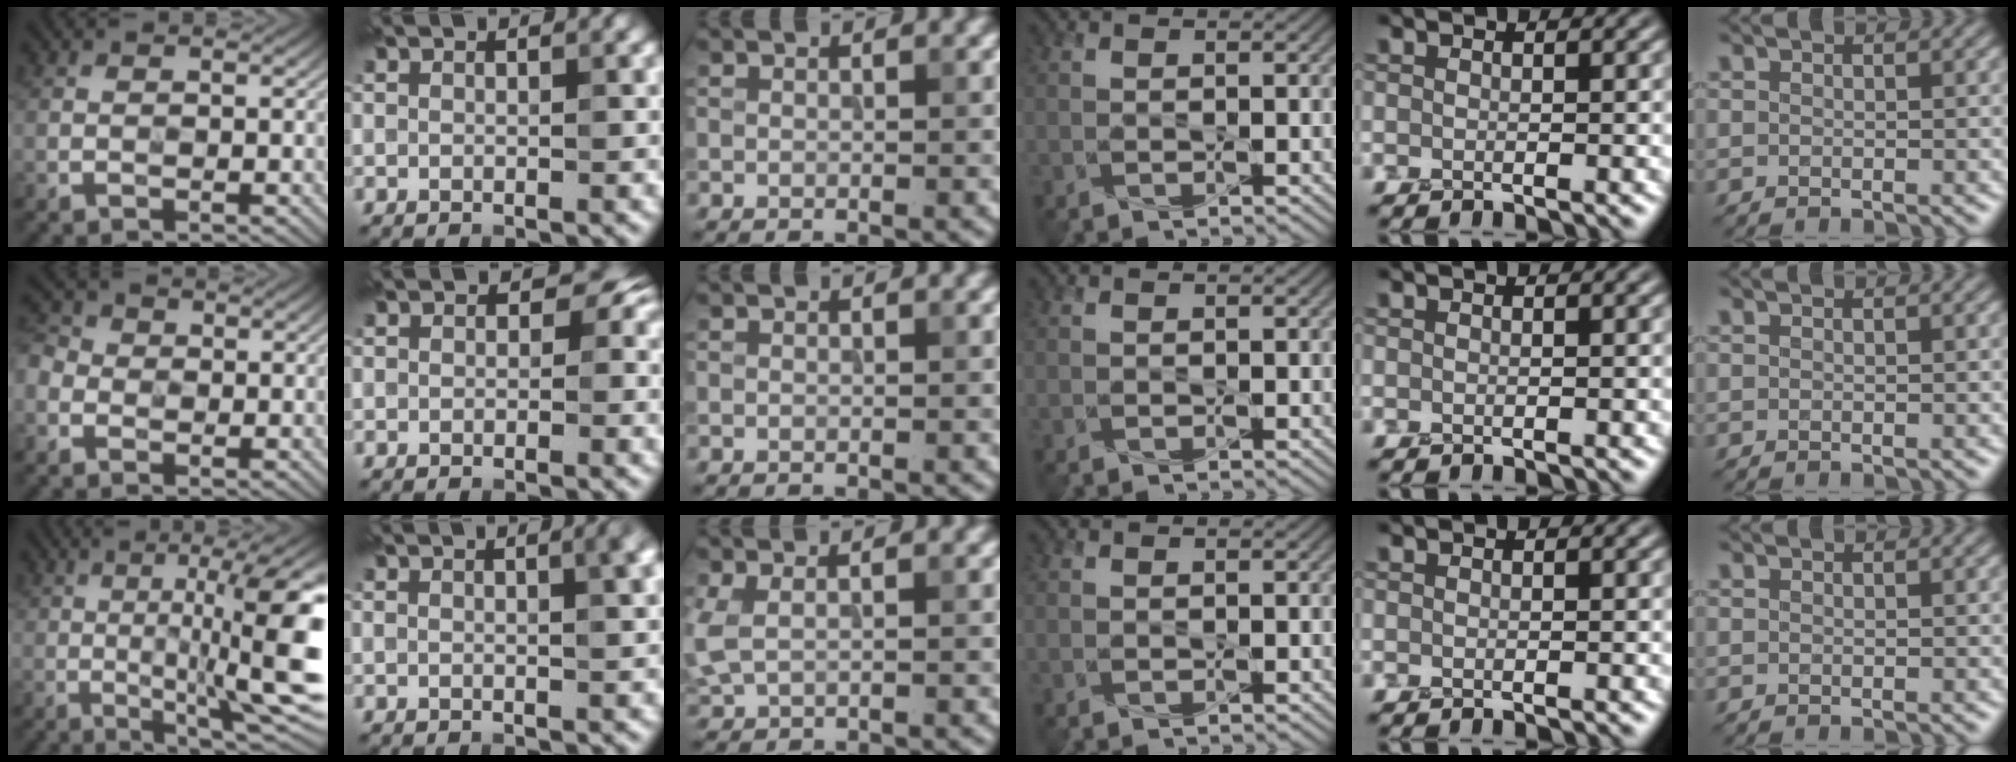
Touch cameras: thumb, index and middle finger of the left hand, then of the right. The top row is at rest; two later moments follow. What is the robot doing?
{"motion": "press", "object": "grip strengthener"}